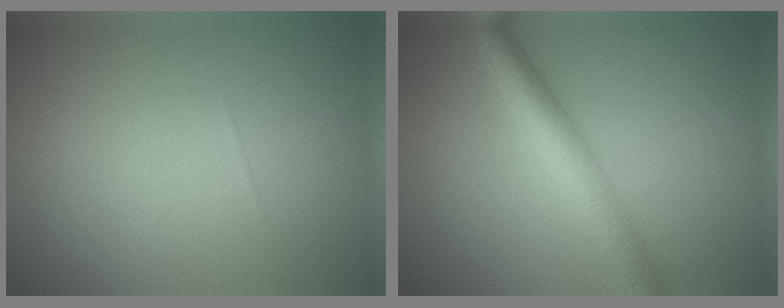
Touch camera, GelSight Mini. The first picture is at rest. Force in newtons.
{"total": 5.3, "press": 5.3, "slide": 0.0}